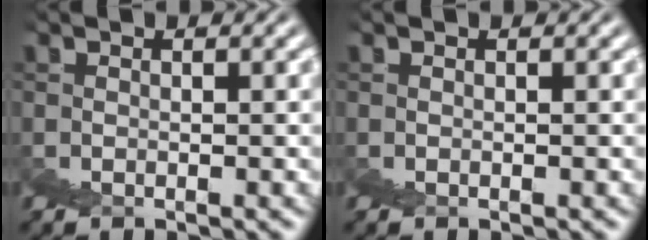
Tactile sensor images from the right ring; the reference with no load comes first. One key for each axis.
{"total": 0.0}